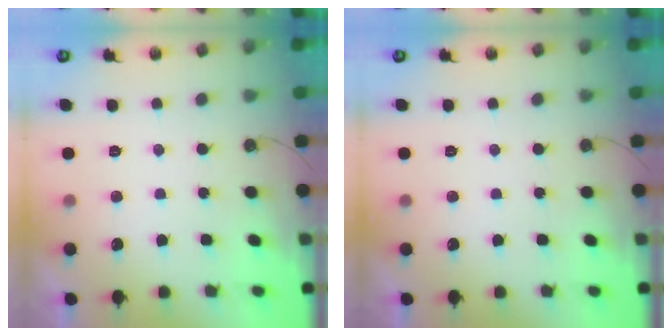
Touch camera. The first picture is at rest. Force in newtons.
{"total": 0.0}